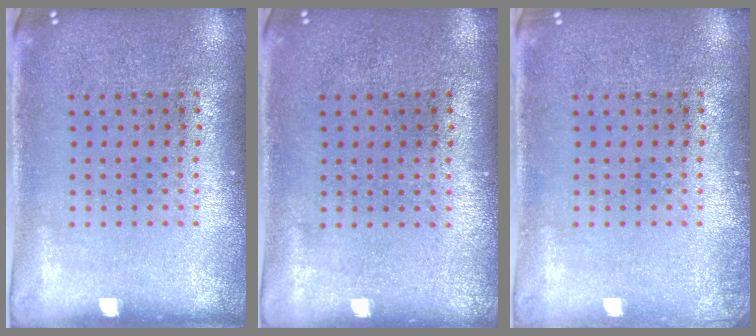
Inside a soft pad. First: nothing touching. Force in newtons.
{"total": 0.0}
{"total": 0.6, "press": 0.6, "slide": 0.2}